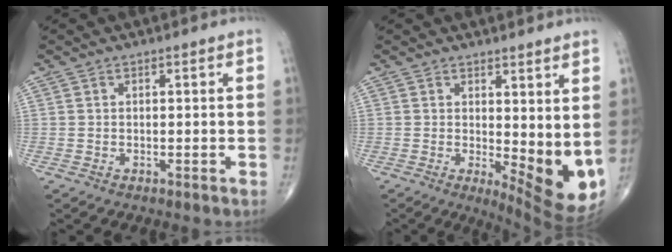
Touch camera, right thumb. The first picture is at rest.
{"total": 9.6, "force": [1.1, 3.8, 8.8], "torque": [-0.107, -0.028, 0.027]}